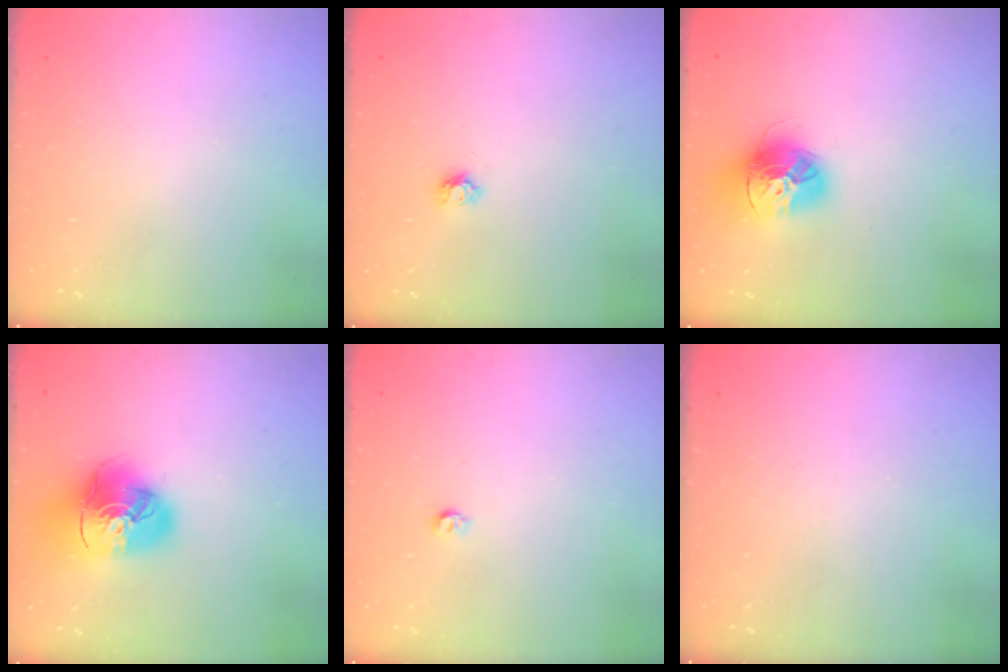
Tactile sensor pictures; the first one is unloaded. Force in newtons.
{"total": 3.8, "press": 3.8, "slide": 0.4}
{"total": 15.6, "press": 15.5, "slide": 1.4}
{"total": 16.9, "press": 16.8, "slide": 2.0}
{"total": 3.0, "press": 3.0, "slide": 0.5}
{"total": 0.0}